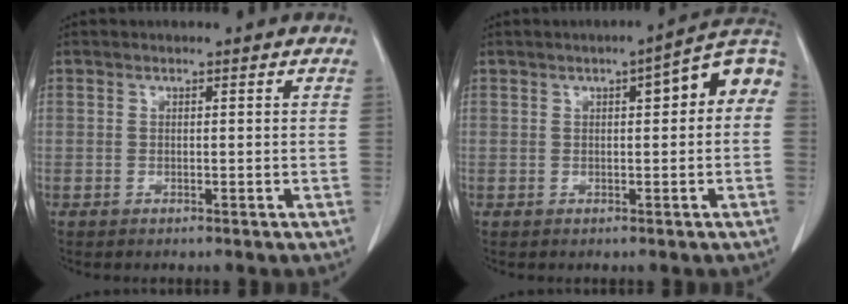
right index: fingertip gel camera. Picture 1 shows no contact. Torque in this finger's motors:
{"motor_torque": [0.63, 0.02, 0.15, 0.02]}